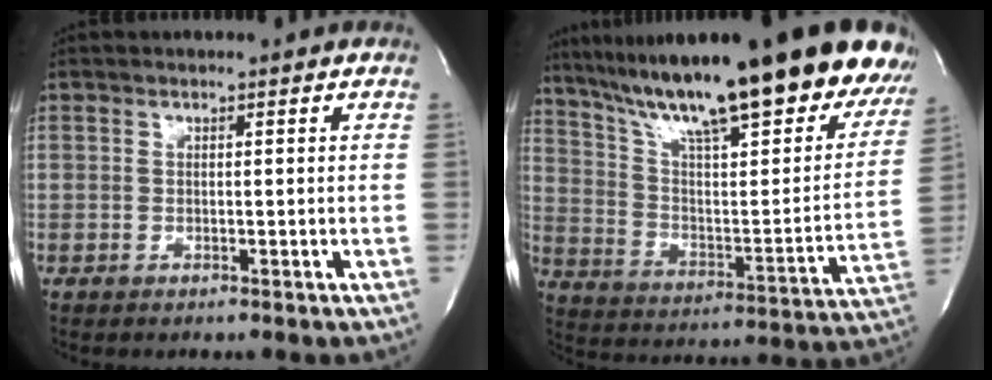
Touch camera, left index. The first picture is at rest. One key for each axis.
{"total": 32.9, "fx": 25.2, "fy": 5.4, "fz": 20.5, "tx": -0.301, "ty": -0.035, "tz": 0.358}